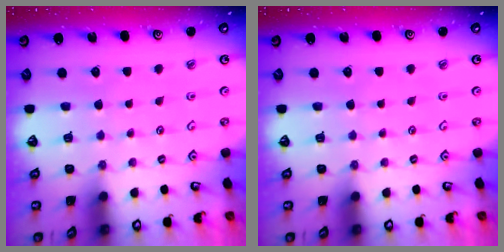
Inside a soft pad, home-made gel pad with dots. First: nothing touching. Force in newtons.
{"total": 0.0}